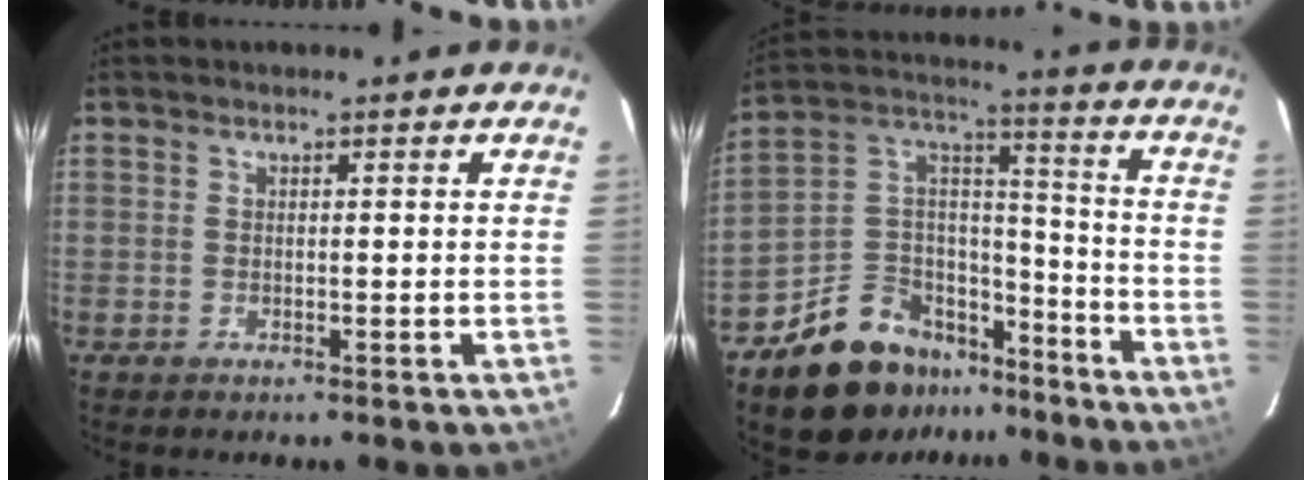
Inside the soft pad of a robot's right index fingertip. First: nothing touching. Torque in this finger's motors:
{"motor_torque": [1.38, -0.76, 0.44, 0.05]}